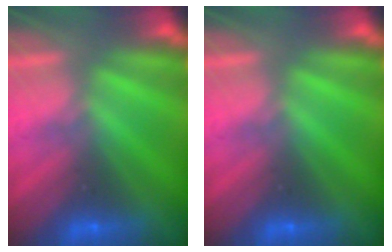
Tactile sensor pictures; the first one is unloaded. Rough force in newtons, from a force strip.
{"total": 0.0}